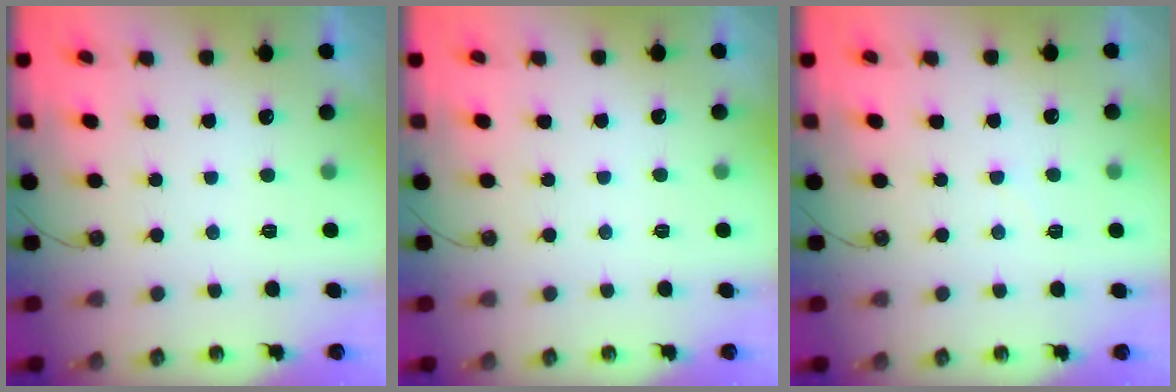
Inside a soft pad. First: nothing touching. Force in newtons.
{"total": 1.7, "press": 1.7, "slide": 0.3}
{"total": 2.8, "press": 2.8, "slide": 0.4}